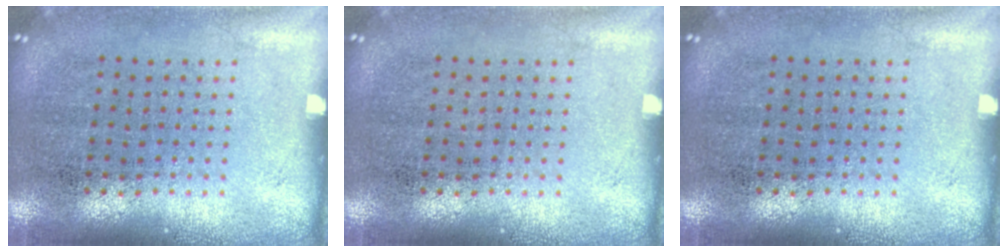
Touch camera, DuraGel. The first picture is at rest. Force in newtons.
{"total": 0.0}
{"total": 0.0}